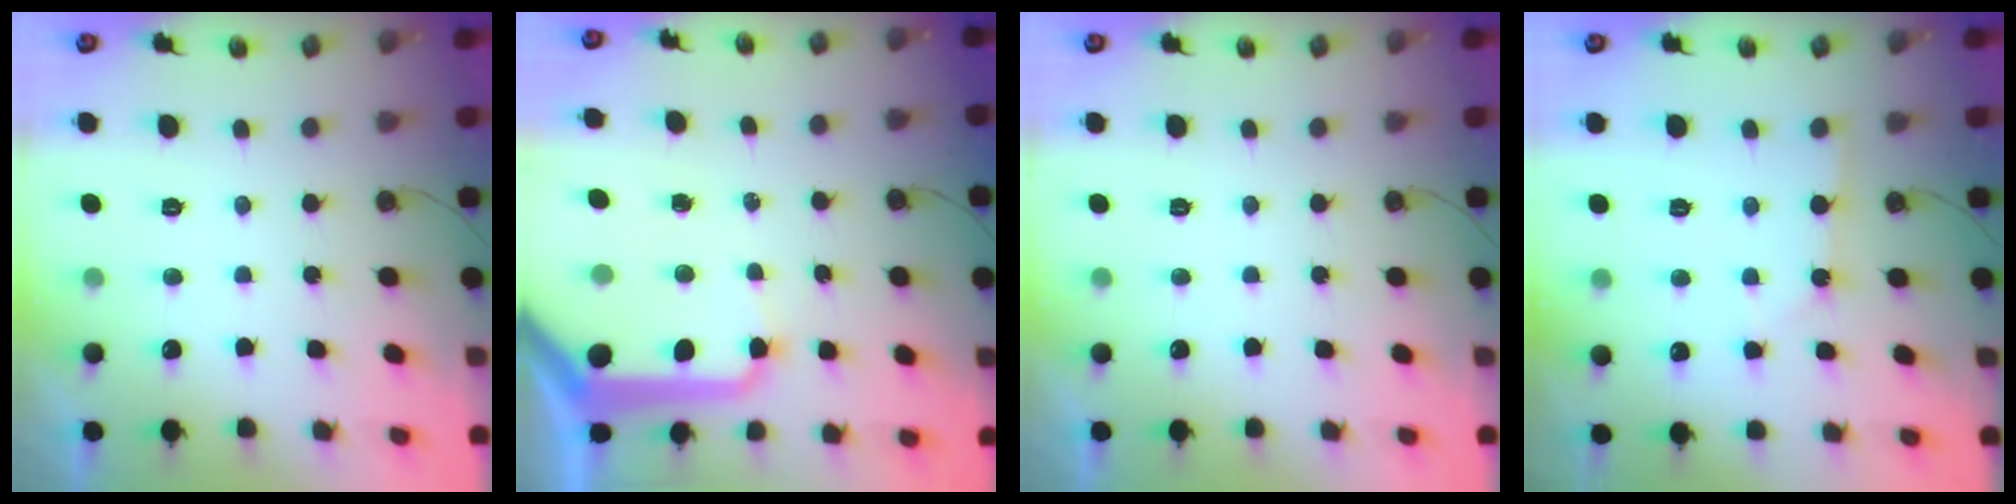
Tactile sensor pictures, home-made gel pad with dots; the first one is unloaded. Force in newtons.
{"total": 18.6, "press": 18.5, "slide": 2.1}
{"total": 0.0}
{"total": 1.3, "press": 1.3, "slide": 0.1}